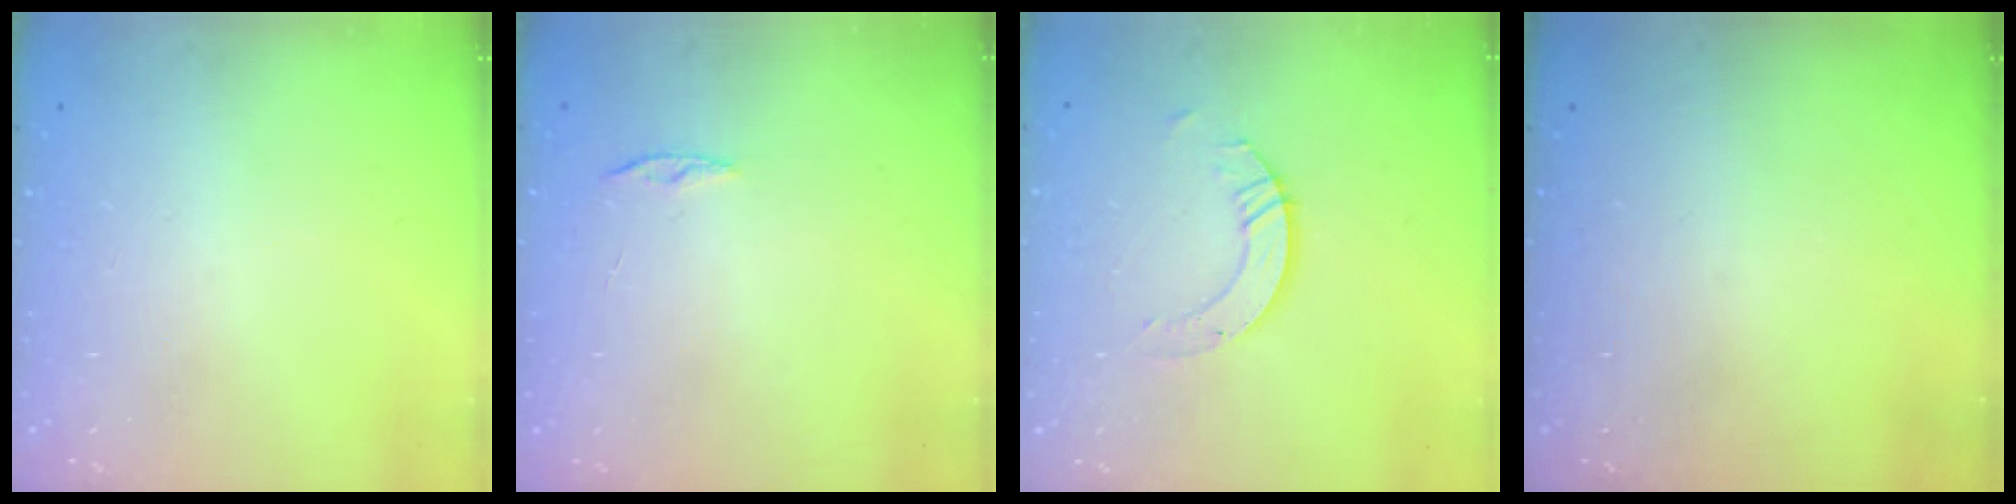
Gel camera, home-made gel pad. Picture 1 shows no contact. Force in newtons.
{"total": 4.0, "press": 3.9, "slide": 0.4}
{"total": 5.0, "press": 5.0, "slide": 0.3}
{"total": 0.0}